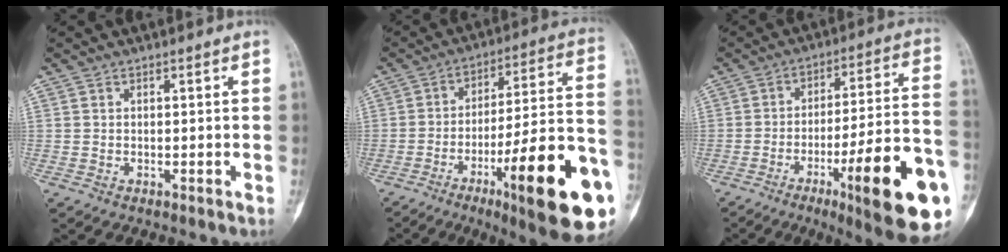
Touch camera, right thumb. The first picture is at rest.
{"total": 25.7, "force": [-9.8, 4.9, 23.2], "torque": [-0.284, 0.038, -0.140]}
{"total": 23.8, "force": [-9.1, 4.2, 21.6], "torque": [-0.256, 0.031, -0.127]}